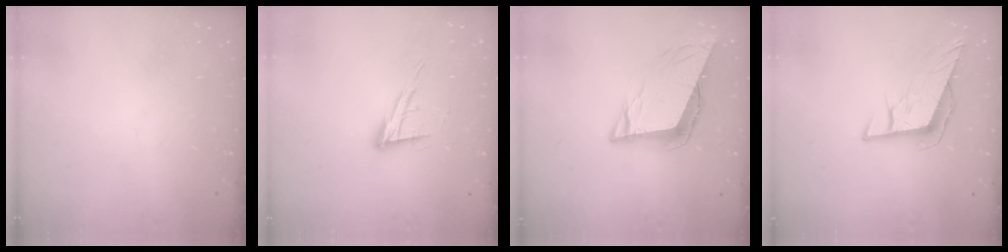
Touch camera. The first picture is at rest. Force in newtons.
{"total": 13.2, "press": 12.7, "slide": 3.4}
{"total": 10.9, "press": 10.3, "slide": 3.4}
{"total": 10.2, "press": 9.6, "slide": 3.5}